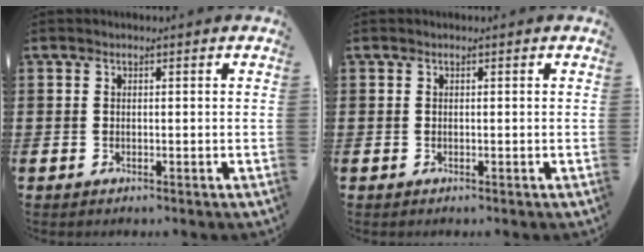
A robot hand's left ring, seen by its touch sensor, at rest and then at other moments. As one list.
[{"total": 0.0}]